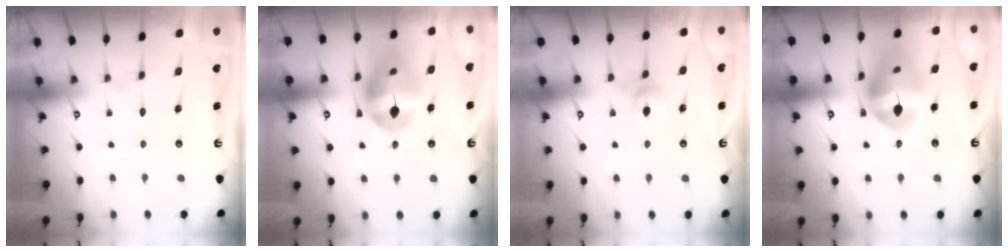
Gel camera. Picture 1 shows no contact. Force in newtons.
{"total": 13.3, "press": 13.2, "slide": 1.6}
{"total": 4.0, "press": 4.0, "slide": 0.6}
{"total": 16.2, "press": 16.1, "slide": 1.8}